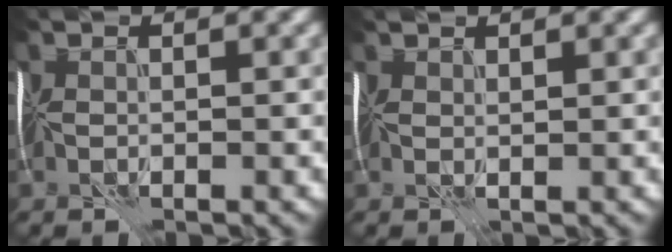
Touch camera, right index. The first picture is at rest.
{"total": 1.6, "force": [1.5, 0.3, 0.3], "torque": [-0.008, 0.018, 0.016]}